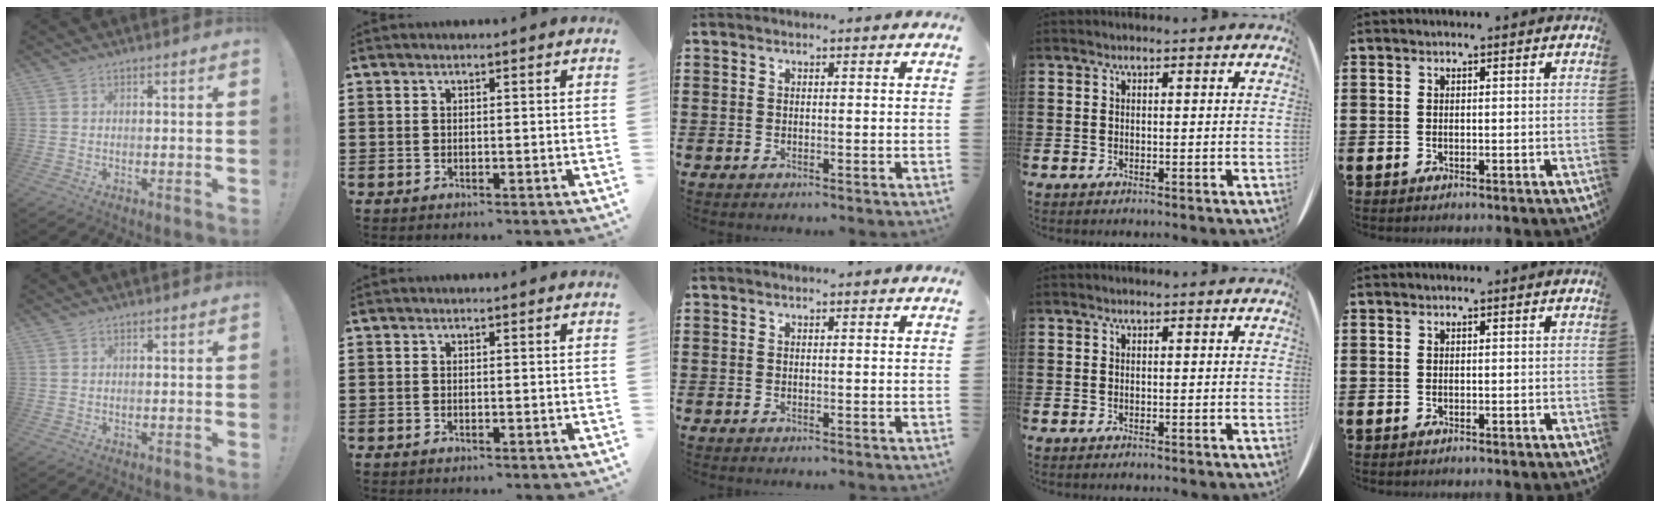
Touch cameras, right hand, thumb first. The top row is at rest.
{}